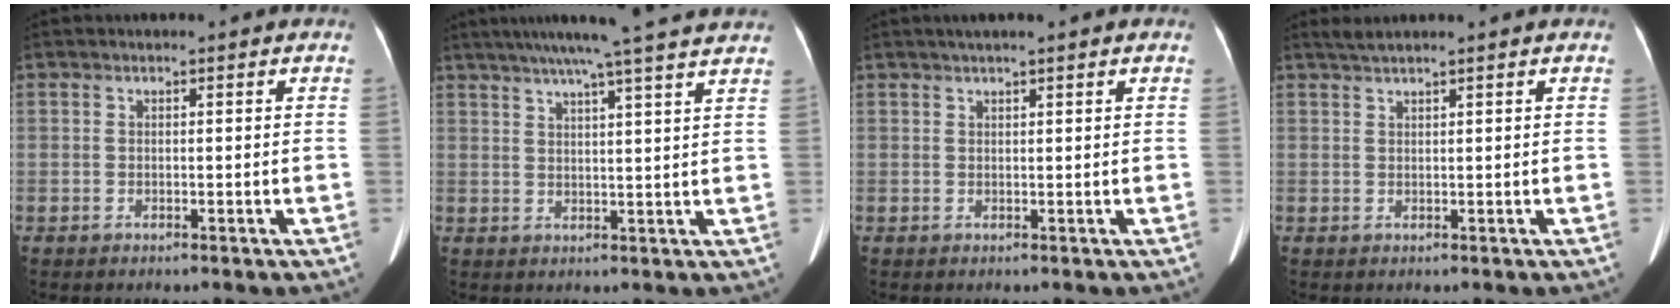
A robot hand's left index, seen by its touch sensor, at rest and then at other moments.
{"total": 15.4, "force": [13.1, -1.2, 7.9], "torque": [-0.133, 0.010, 0.164]}
{"total": 3.0, "force": [2.2, -0.1, 2.1], "torque": [-0.031, 0.024, 0.032]}
{"total": 1.6, "force": [1.3, -0.4, 0.8], "torque": [-0.023, 0.012, 0.030]}